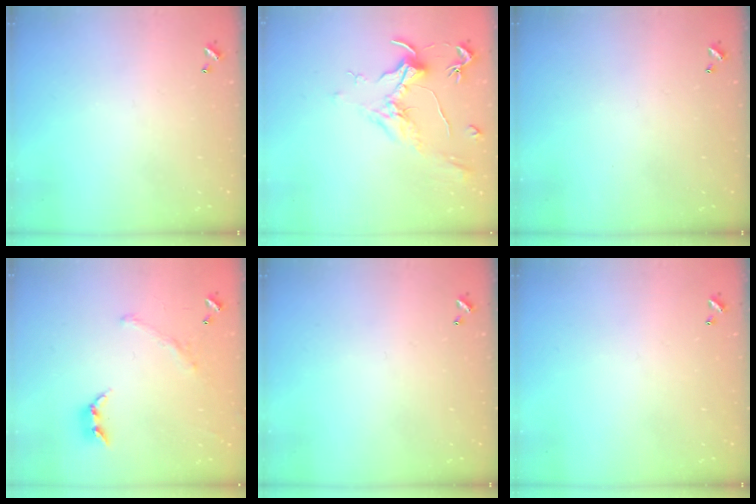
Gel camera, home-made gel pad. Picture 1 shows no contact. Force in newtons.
{"total": 1.9, "press": 1.7, "slide": 0.9}
{"total": 0.0}
{"total": 1.5, "press": 1.0, "slide": 1.2}
{"total": 0.0}
{"total": 0.0}